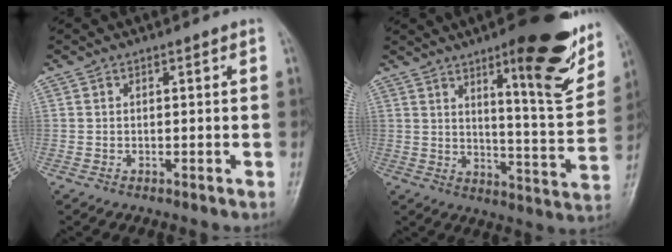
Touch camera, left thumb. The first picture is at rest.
{"total": 19.1, "force": [10.6, 4.7, 15.2], "torque": [-0.161, -0.055, 0.150]}